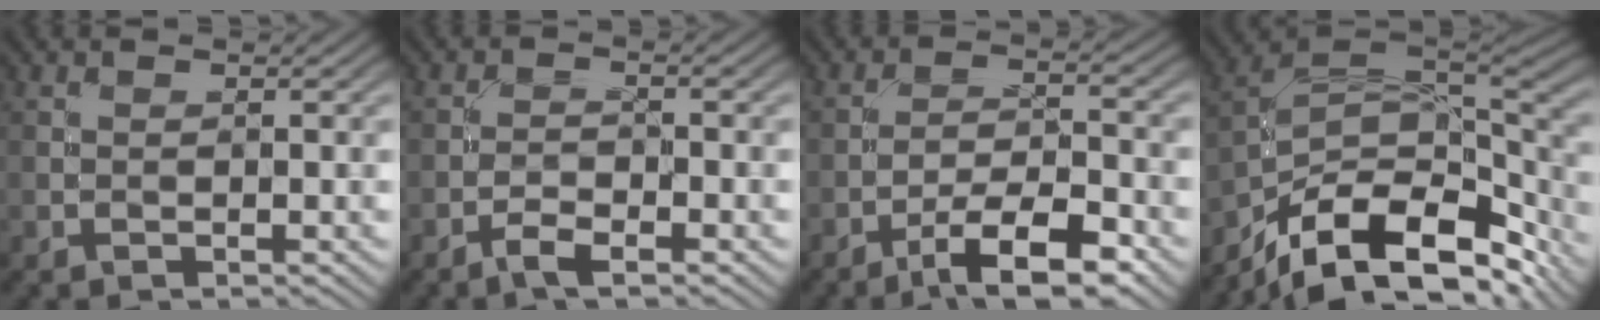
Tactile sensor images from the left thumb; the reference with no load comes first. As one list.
[{"total": 2.7, "force": [-2.0, 0.6, 1.7], "torque": [-0.040, 0.002, -0.045]}, {"total": 8.7, "force": [-5.6, 2.3, 6.2], "torque": [-0.101, 0.006, -0.098]}, {"total": 15.7, "force": [-8.9, 7.6, 10.4], "torque": [-0.208, -0.025, -0.147]}]